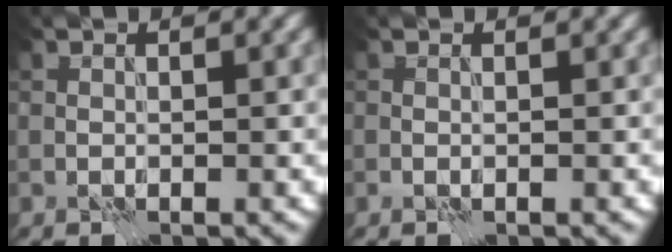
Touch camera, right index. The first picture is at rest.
{"total": 0.6, "force": [0.4, 0.3, 0.4], "torque": [-0.011, -0.001, 0.004]}